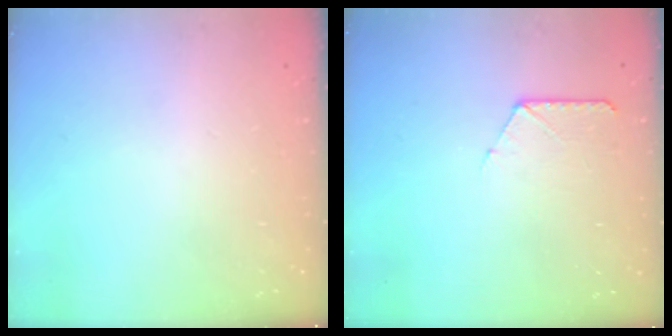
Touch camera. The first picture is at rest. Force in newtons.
{"total": 7.1, "press": 7.0, "slide": 0.7}